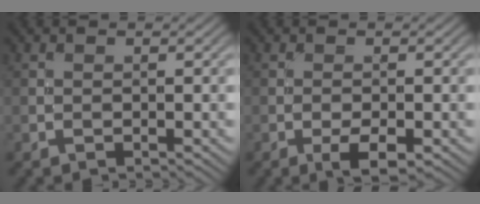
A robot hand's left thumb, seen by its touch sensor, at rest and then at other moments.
{"total": 3.0, "force": [-1.4, 1.0, 2.5], "torque": [-0.040, -0.002, -0.023]}